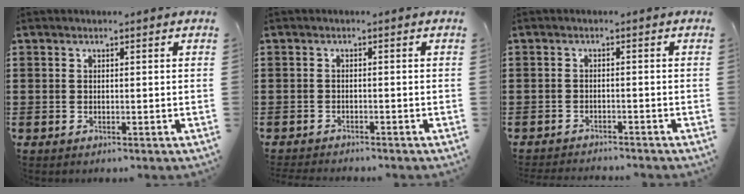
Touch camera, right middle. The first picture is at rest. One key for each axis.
{"total": 1.3, "fx": -1.3, "fy": 0.0, "fz": 0.0, "tx": -0.004, "ty": 0.000, "tz": -0.027}
{"total": 1.8, "fx": -1.8, "fy": 0.0, "fz": 0.0, "tx": -0.005, "ty": 0.000, "tz": -0.039}